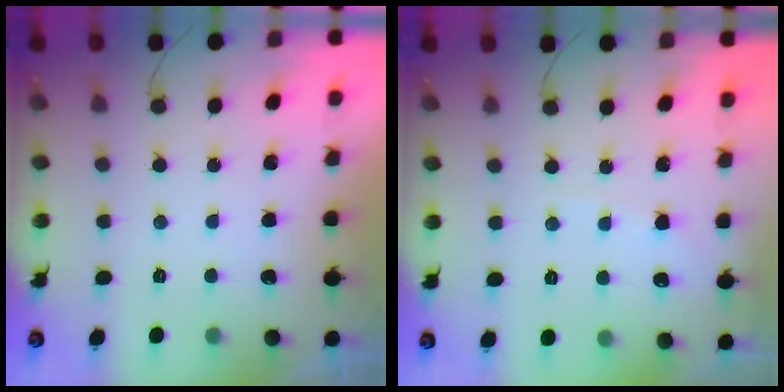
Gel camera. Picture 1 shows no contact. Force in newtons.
{"total": 2.9, "press": 2.9, "slide": 0.4}